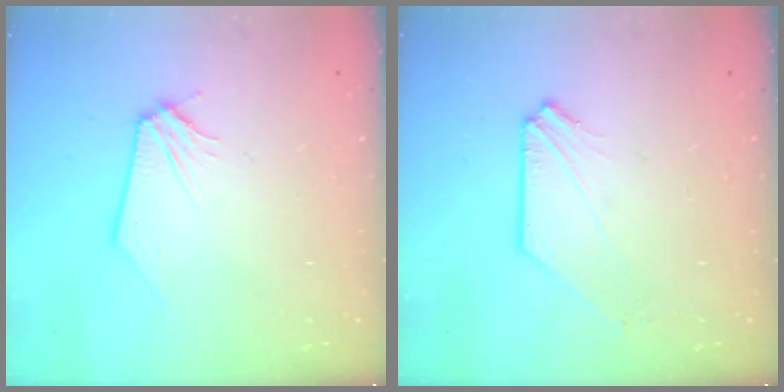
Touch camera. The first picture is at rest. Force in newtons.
{"total": 1.4, "press": 1.3, "slide": 0.2}